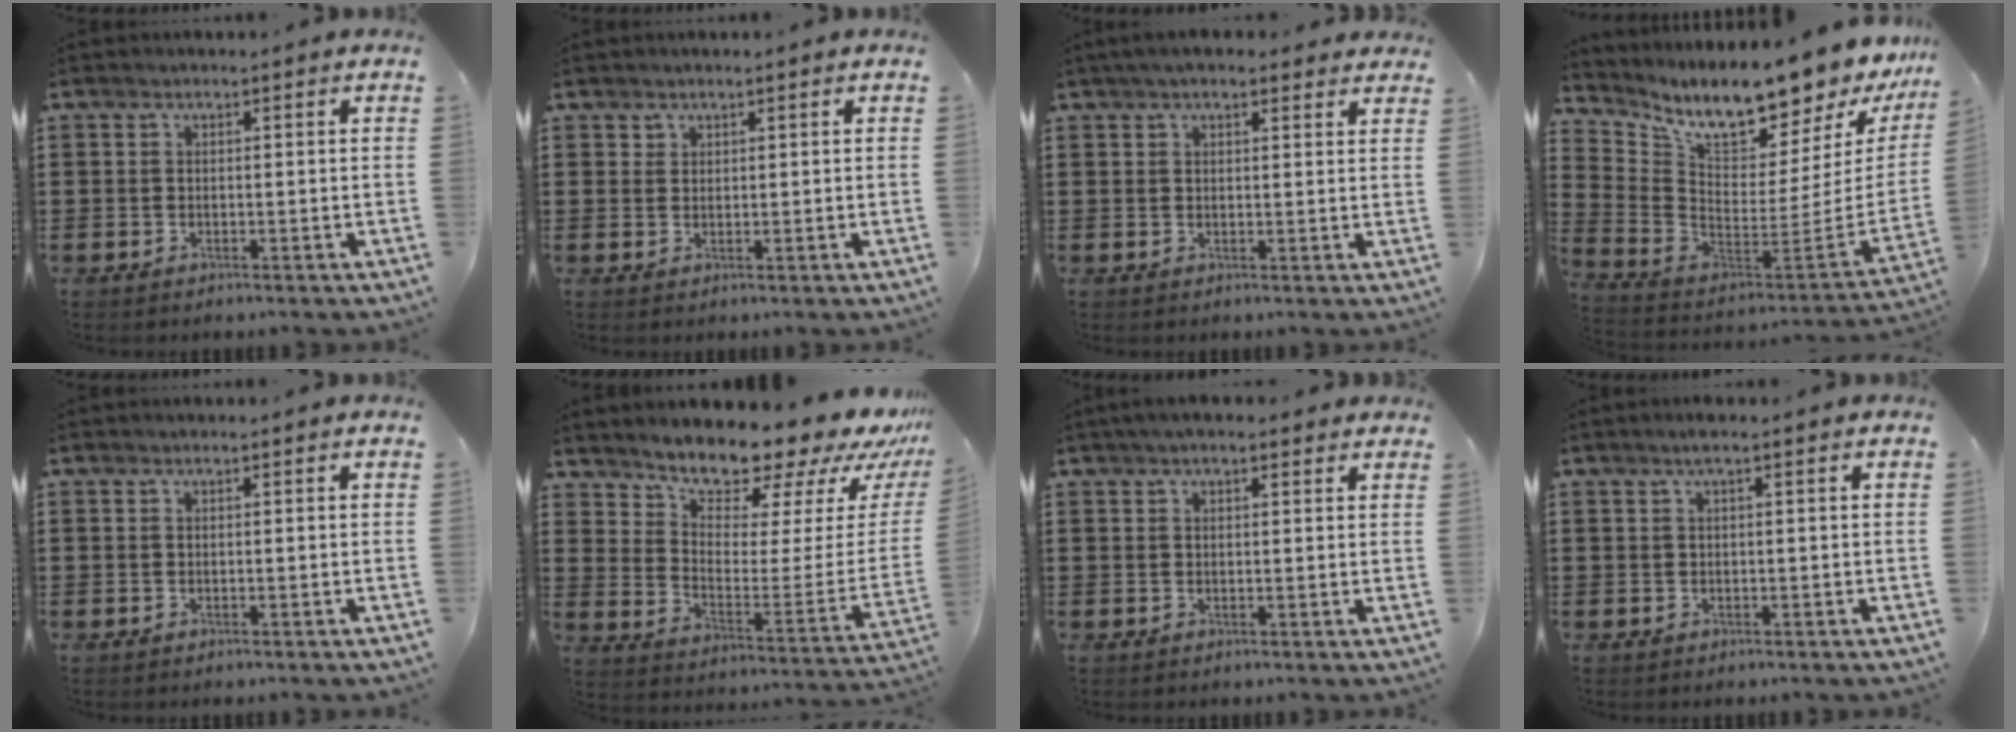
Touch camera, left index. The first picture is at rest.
{"total": 1.2, "force": [1.0, 0.6, 0.1], "torque": [-0.003, 0.002, 0.020]}
{"total": 3.5, "force": [2.8, 1.0, 1.9], "torque": [-0.043, 0.003, 0.051]}
{"total": 11.1, "force": [9.7, 1.0, 5.3], "torque": [-0.123, -0.090, 0.157]}
{"total": 0.0}
{"total": 10.0, "force": [9.6, 2.2, 1.8], "torque": [-0.056, -0.089, 0.163]}
{"total": 2.5, "force": [1.8, 0.8, 1.6], "torque": [-0.034, 0.007, 0.032]}
{"total": 1.2, "force": [0.4, 0.0, 1.1], "torque": [-0.021, 0.001, 0.007]}